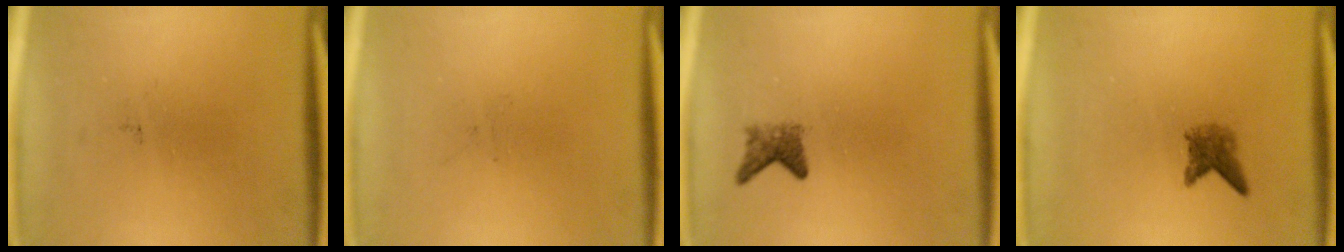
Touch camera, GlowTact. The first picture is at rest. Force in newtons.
{"total": 0.0}
{"total": 2.1}
{"total": 2.3}